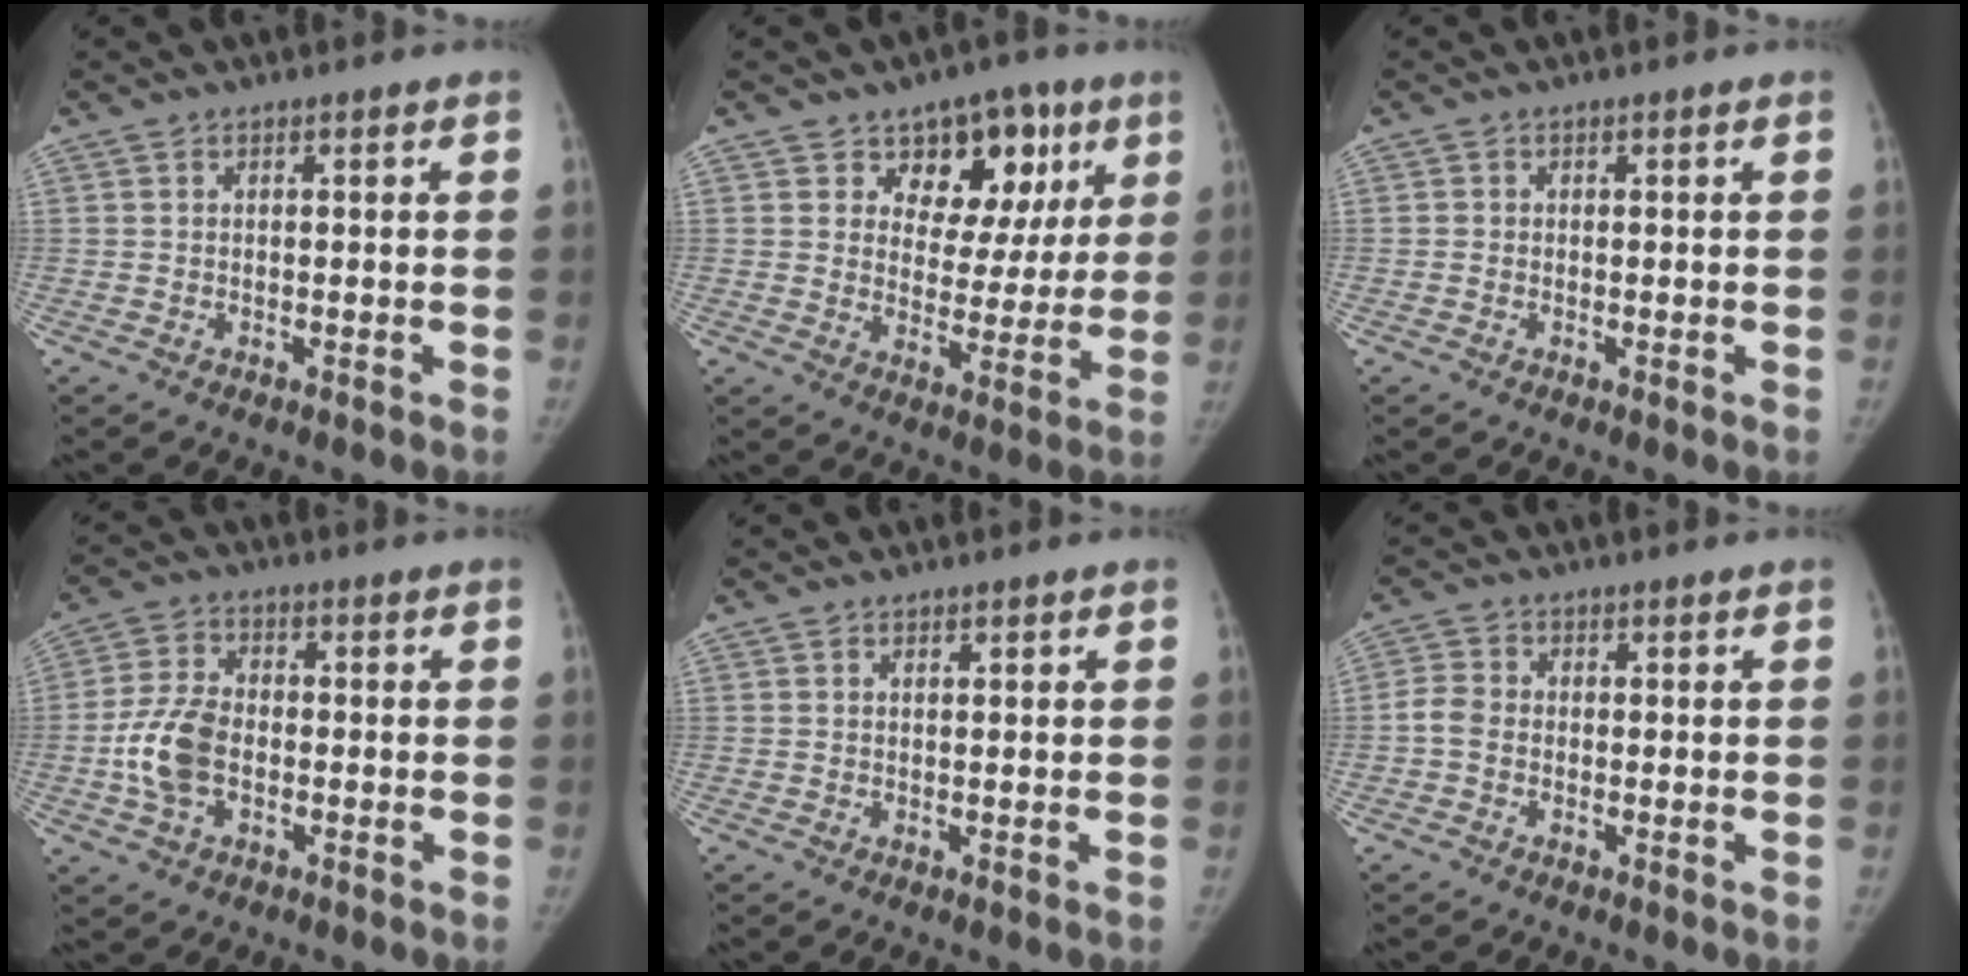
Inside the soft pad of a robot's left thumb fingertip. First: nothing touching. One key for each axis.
{"total": 12.5, "fx": 6.4, "fy": 8.9, "fz": 6.2, "tx": -0.022, "ty": -0.019, "tz": 0.091}
{"total": 0.6, "fx": -0.1, "fy": 0.6, "fz": 0.1, "tx": 0.001, "ty": 0.002, "tz": -0.002}
{"total": 10.3, "fx": -2.1, "fy": 6.7, "fz": 7.5, "tx": -0.146, "ty": 0.016, "tz": -0.043}
{"total": 0.7, "fx": 0.4, "fy": 0.4, "fz": 0.4, "tx": -0.003, "ty": -0.002, "tz": 0.005}
{"total": 3.6, "fx": -0.7, "fy": 2.9, "fz": 2.0, "tx": -0.035, "ty": 0.009, "tz": -0.020}